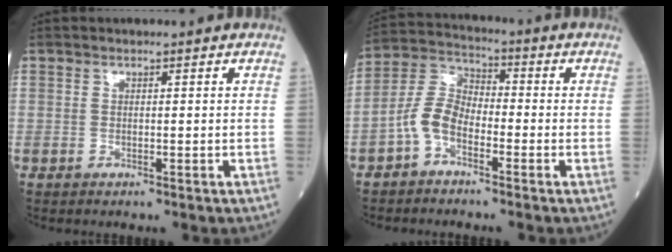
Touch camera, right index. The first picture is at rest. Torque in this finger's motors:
{"motor_torque": [0.19, -0.15, 0.36, 0.11]}